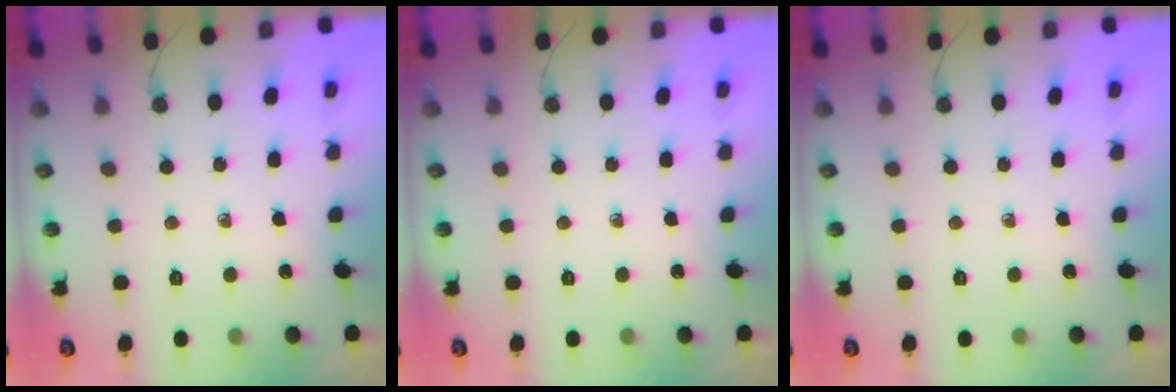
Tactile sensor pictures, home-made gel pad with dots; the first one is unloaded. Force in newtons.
{"total": 0.0}
{"total": 0.0}